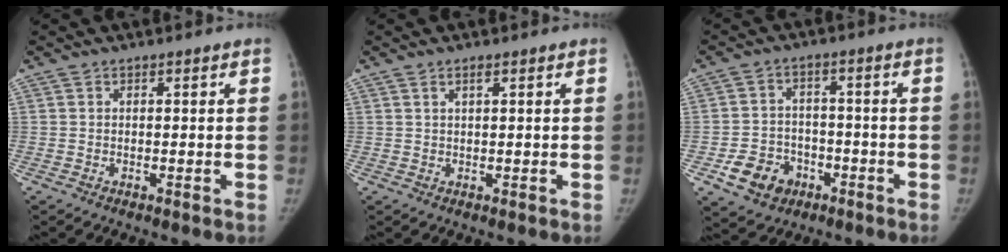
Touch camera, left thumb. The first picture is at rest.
{"total": 1.2, "force": [0.7, 0.2, 0.9], "torque": [-0.018, 0.001, 0.014]}
{"total": 8.6, "force": [-4.0, 6.9, 3.4], "torque": [-0.037, 0.026, -0.059]}